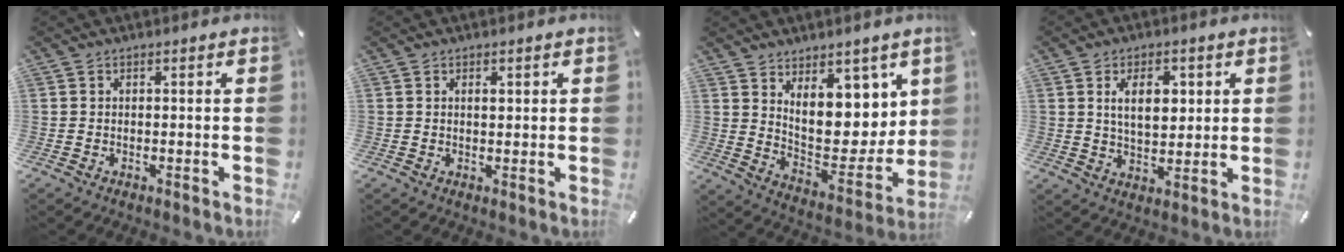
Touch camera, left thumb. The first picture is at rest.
{"total": 1.3, "force": [0.4, 0.6, 1.1], "torque": [-0.014, -0.001, 0.006]}
{"total": 12.3, "force": [7.2, 8.0, 5.9], "torque": [-0.068, -0.081, 0.139]}
{"total": 8.7, "force": [2.7, 5.4, 6.3], "torque": [-0.096, -0.002, 0.041]}